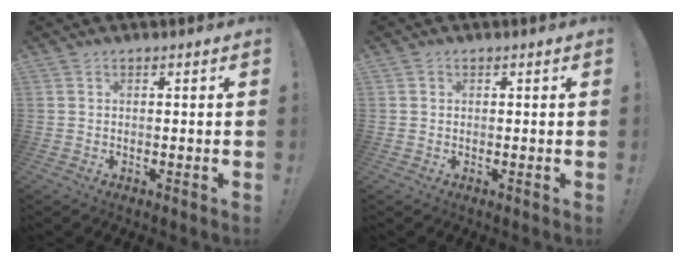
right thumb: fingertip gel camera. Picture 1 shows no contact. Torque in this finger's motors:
{"motor_torque": [0.03, 0.10, 0.04, -0.10, -0.01]}